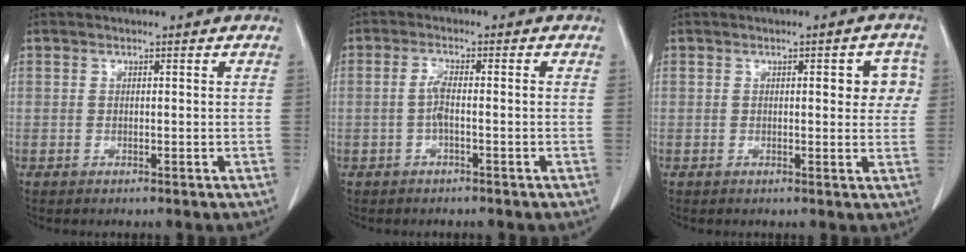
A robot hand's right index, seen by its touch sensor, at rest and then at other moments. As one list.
[{"total": 2.6, "force": [-0.6, 0.3, 2.5], "torque": [-0.051, 0.003, -0.014]}, {"total": 4.7, "force": [1.1, 1.7, 4.2], "torque": [-0.040, 0.011, 0.010]}]